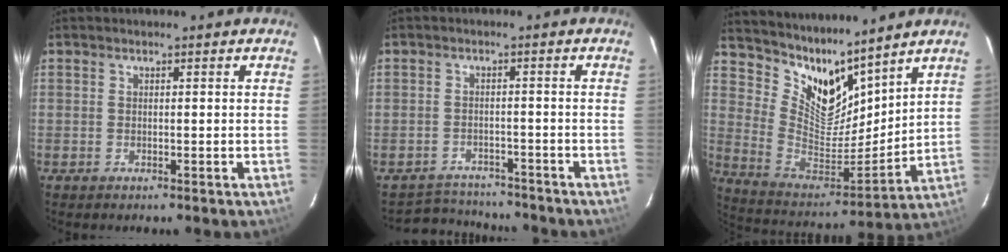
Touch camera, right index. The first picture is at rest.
{"total": 6.9, "force": [-6.1, 3.2, -0.1], "torque": [-0.012, 0.024, -0.087]}
{"total": 13.3, "force": [11.4, 4.4, 5.1], "torque": [-0.110, -0.031, 0.223]}